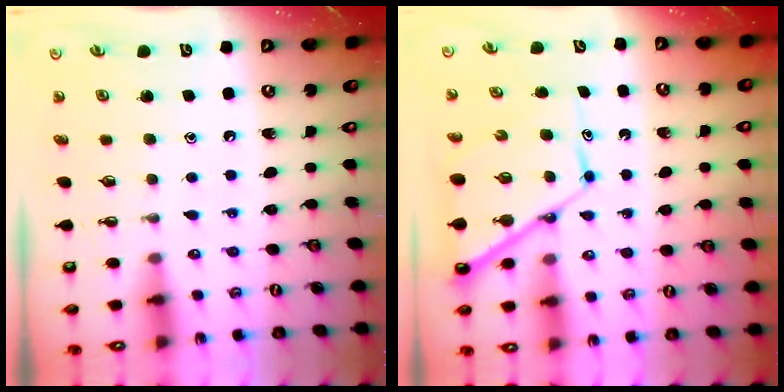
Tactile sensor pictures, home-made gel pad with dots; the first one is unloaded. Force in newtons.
{"total": 10.5, "press": 10.4, "slide": 1.1}